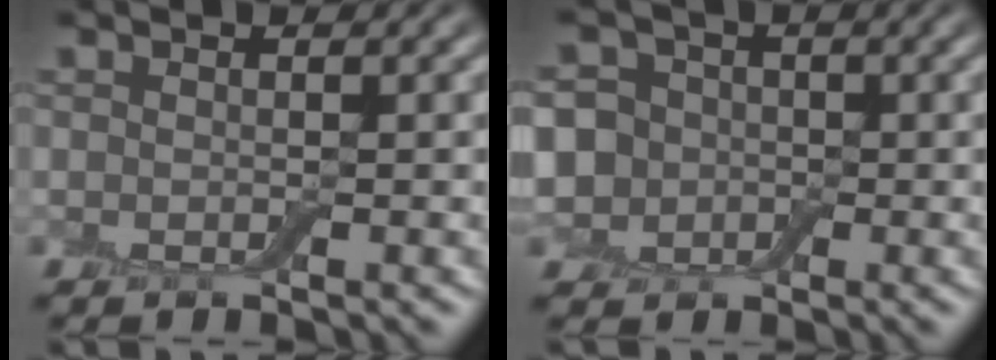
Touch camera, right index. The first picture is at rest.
{"total": 6.8, "force": [-0.2, 6.2, 2.7], "torque": [-0.056, 0.029, -0.045]}